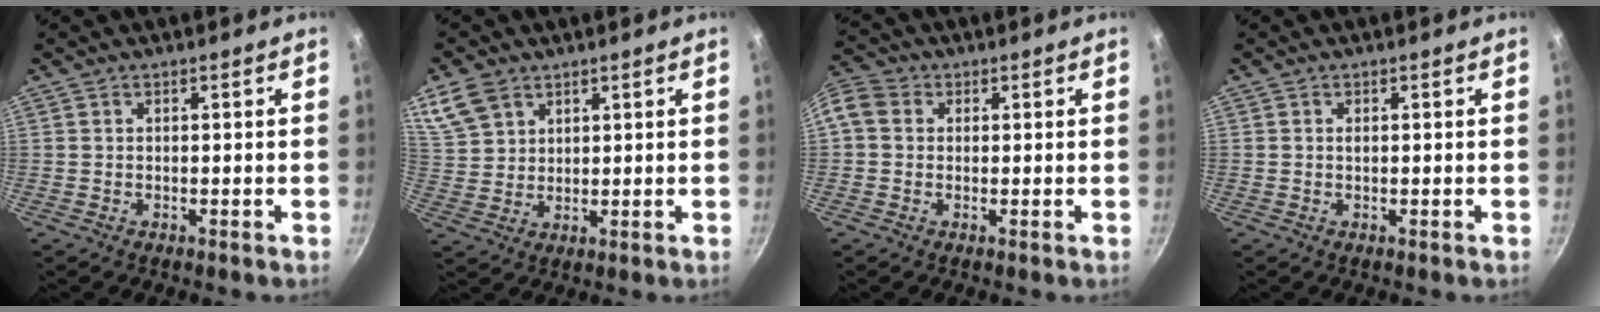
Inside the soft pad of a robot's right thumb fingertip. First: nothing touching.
{"total": 7.3, "force": [4.5, 4.9, 3.0], "torque": [-0.044, -0.013, 0.098]}
{"total": 8.7, "force": [1.2, 7.4, 4.4], "torque": [-0.108, 0.026, 0.006]}
{"total": 0.5, "force": [0.2, 0.4, 0.4], "torque": [-0.007, 0.001, 0.003]}